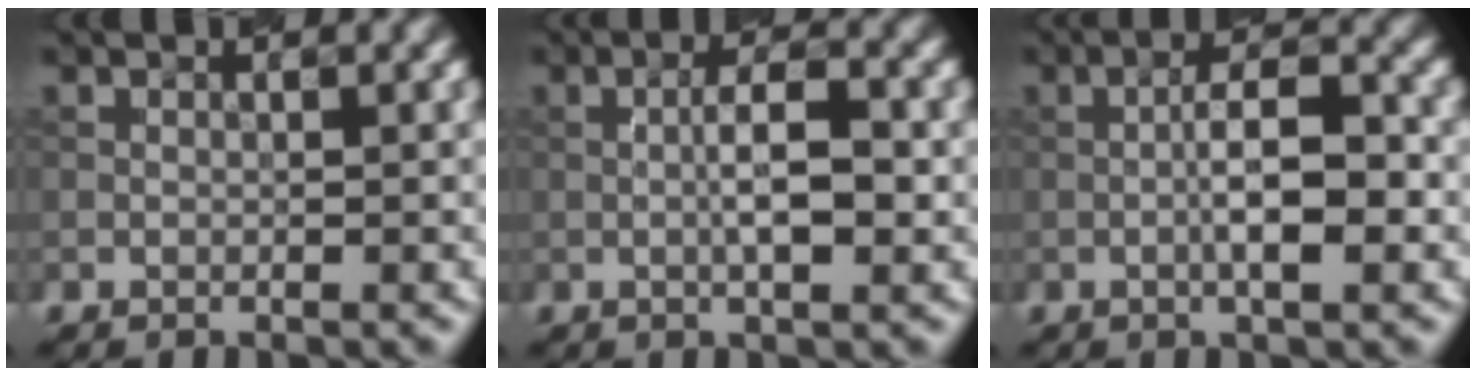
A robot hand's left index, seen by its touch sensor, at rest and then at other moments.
{"total": 4.1, "force": [-0.3, 1.0, 3.9], "torque": [-0.073, 0.006, -0.008]}
{"total": 5.0, "force": [-0.9, 1.3, 4.8], "torque": [-0.084, 0.010, -0.020]}